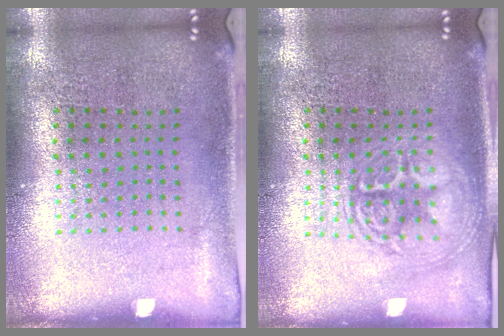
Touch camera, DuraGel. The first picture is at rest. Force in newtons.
{"total": 2.5, "press": 2.5, "slide": 0.4}